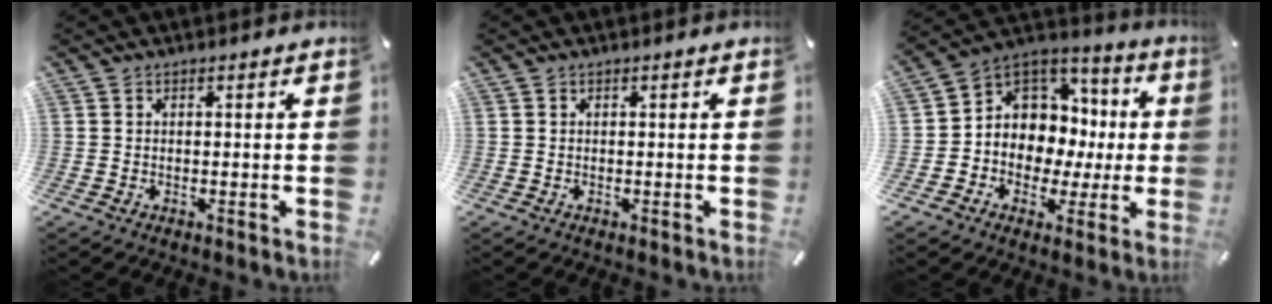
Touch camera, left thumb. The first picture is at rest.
{"total": 0.0}
{"total": 8.9, "force": [0.6, 8.7, 2.0], "torque": [-0.035, -0.031, 0.023]}